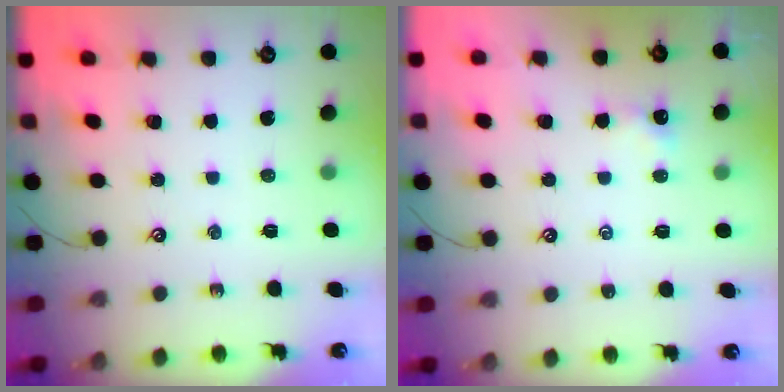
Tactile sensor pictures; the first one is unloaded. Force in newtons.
{"total": 0.6, "press": 0.5, "slide": 0.3}